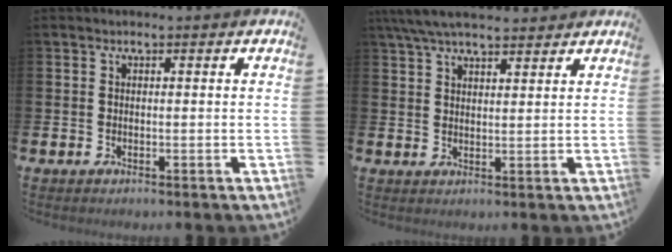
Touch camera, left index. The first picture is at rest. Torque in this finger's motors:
{"motor_torque": [1.10, -1.04, 0.36, 0.21]}